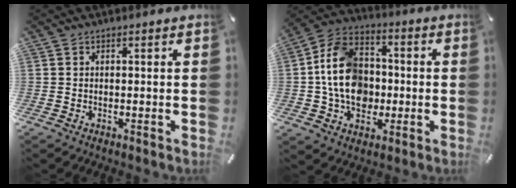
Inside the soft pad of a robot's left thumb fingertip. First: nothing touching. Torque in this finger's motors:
{"motor_torque": [1.60, 3.28, 1.84, -0.35, 0.54]}